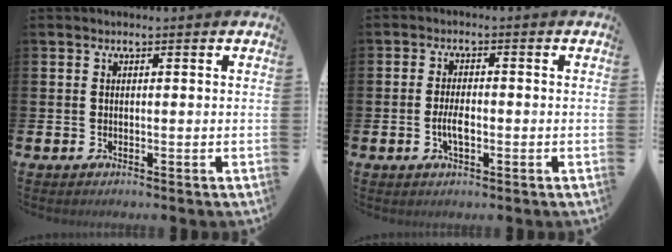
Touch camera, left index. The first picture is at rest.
{"total": 3.1, "force": [-0.7, 1.3, 2.8], "torque": [-0.042, -0.001, -0.014]}